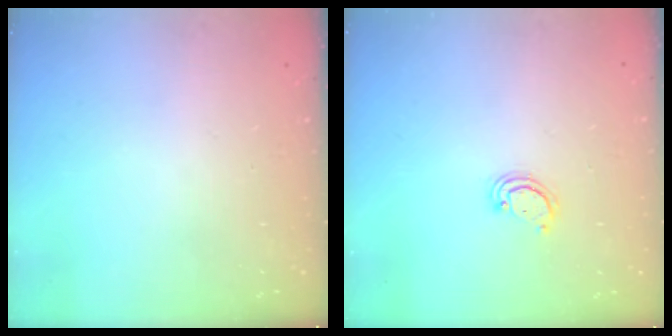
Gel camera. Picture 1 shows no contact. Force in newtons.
{"total": 2.3, "press": 2.3, "slide": 0.3}